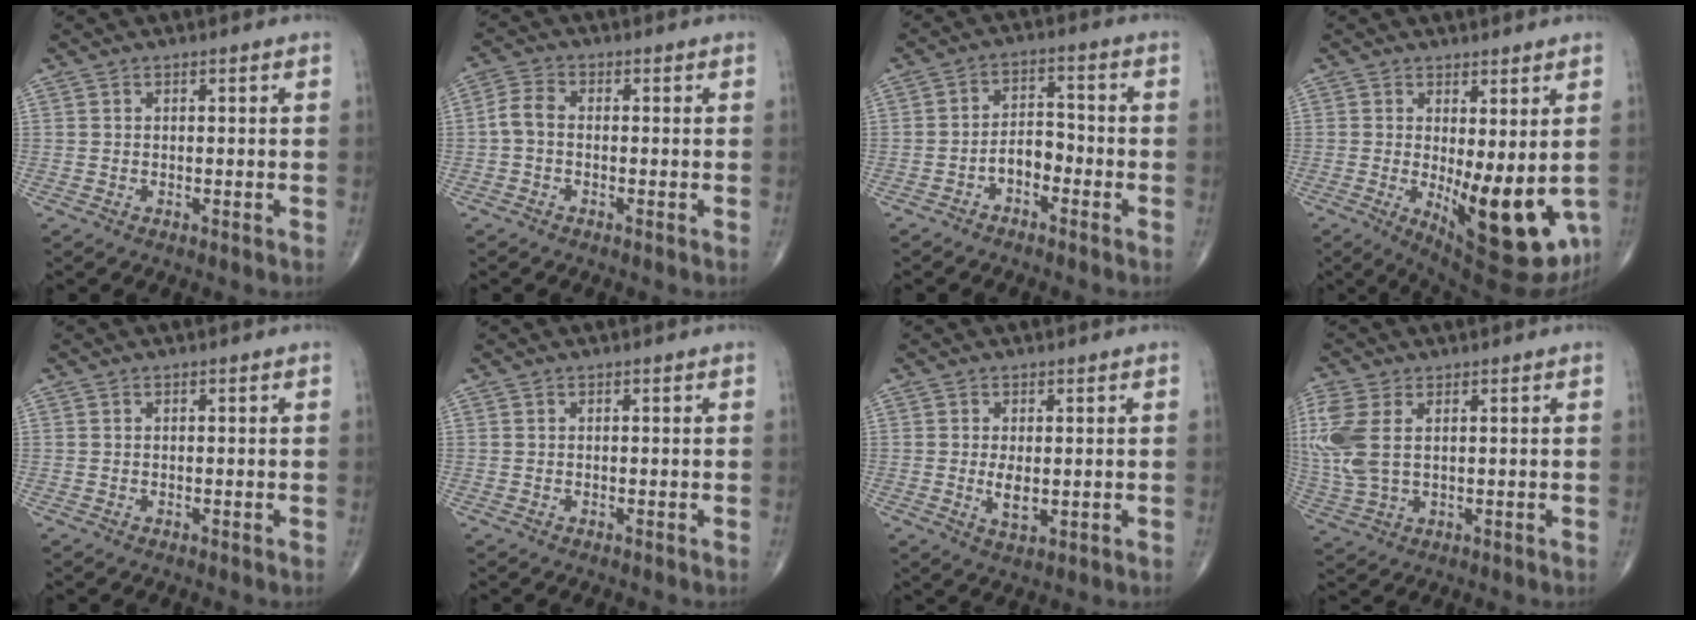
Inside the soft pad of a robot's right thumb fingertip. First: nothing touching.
{"total": 3.7, "force": [-0.6, 2.3, 2.8], "torque": [-0.056, 0.012, -0.022]}
{"total": 4.7, "force": [-2.4, 2.8, 2.9], "torque": [-0.035, 0.033, -0.050]}
{"total": 14.6, "force": [-1.9, 5.3, 13.5], "torque": [-0.184, -0.033, -0.009]}
{"total": 0.0}
{"total": 0.0}
{"total": 3.7, "force": [-0.1, 1.8, 3.3], "torque": [-0.058, -0.009, 0.004]}
{"total": 10.2, "force": [2.3, 5.9, 8.0], "torque": [-0.220, 0.006, 0.055]}